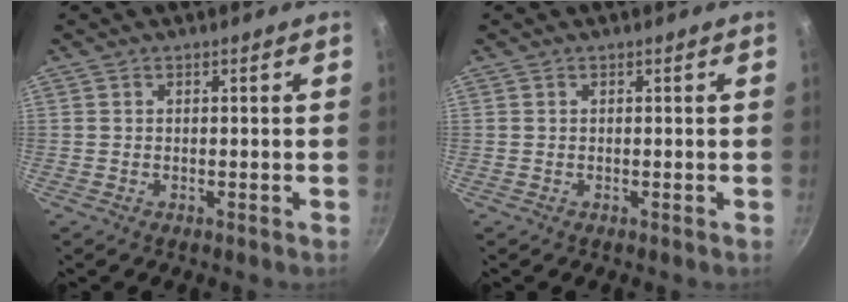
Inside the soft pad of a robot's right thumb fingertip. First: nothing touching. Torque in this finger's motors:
{"motor_torque": [-0.16, 0.16, 0.19, -0.19, 0.02]}